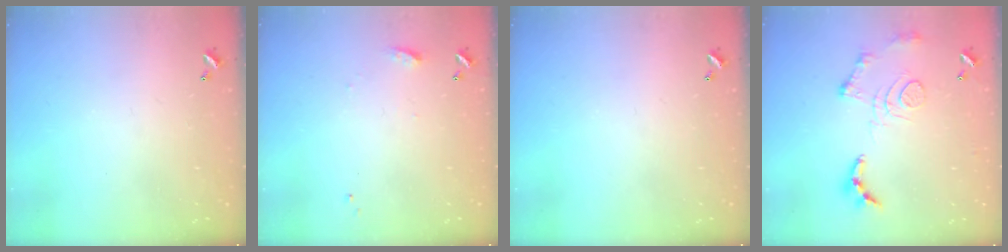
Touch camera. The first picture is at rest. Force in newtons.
{"total": 7.2, "press": 7.2, "slide": 0.7}
{"total": 0.0}
{"total": 12.5, "press": 12.5, "slide": 1.1}